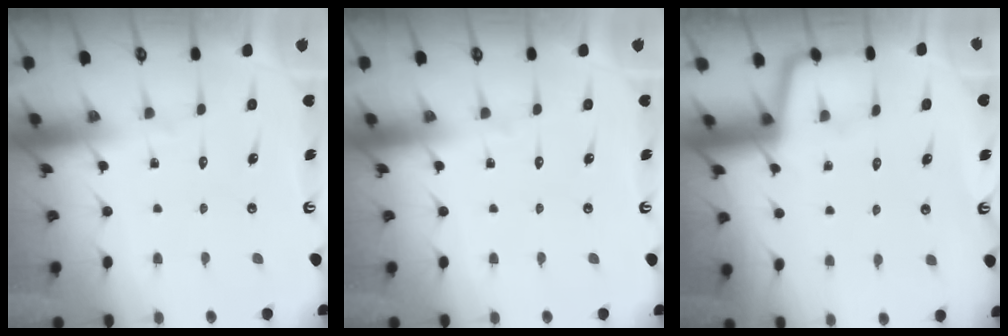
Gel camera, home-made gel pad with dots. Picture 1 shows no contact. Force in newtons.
{"total": 0.0}
{"total": 1.4, "press": 1.3, "slide": 0.3}